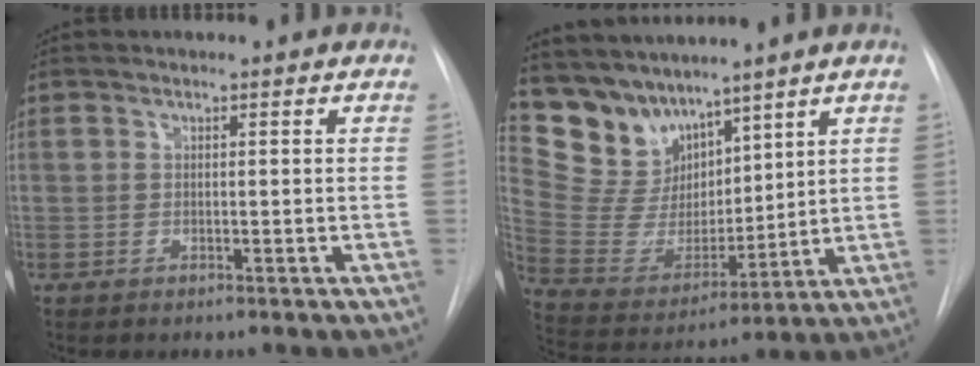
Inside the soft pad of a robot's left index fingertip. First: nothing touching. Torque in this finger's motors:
{"motor_torque": [0.14, -0.15, 0.02, -0.02]}